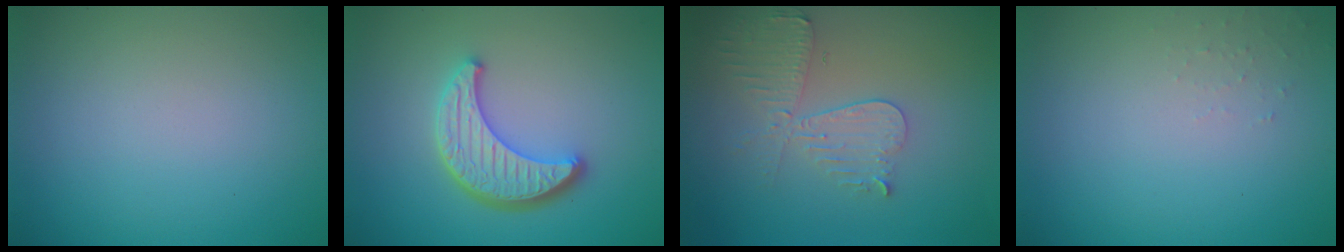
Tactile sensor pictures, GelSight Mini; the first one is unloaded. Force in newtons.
{"total": 4.6, "press": 3.8, "slide": 2.6}
{"total": 3.9, "press": 3.4, "slide": 1.8}
{"total": 0.7, "press": 0.7, "slide": 0.1}